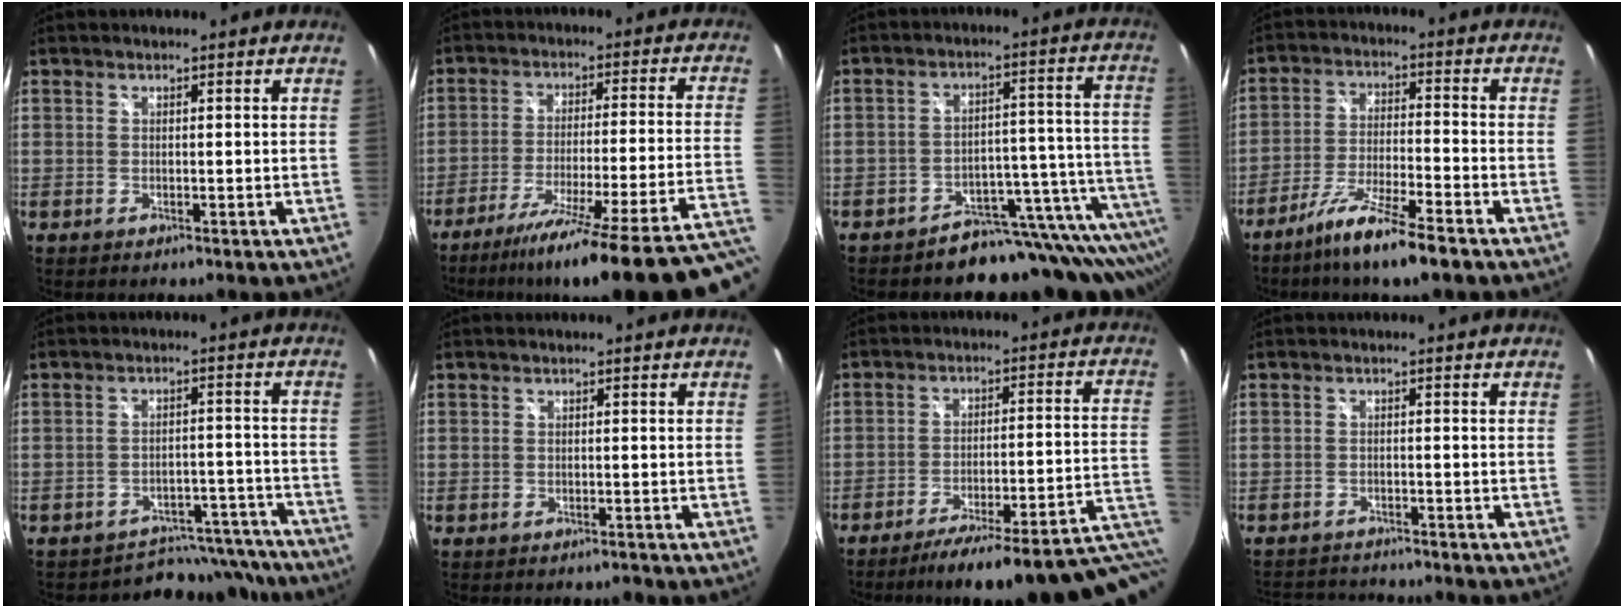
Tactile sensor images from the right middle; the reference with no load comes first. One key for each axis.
{"total": 27.6, "fx": -22.8, "fy": -1.3, "fz": 15.5, "tx": -0.195, "ty": -0.069, "tz": -0.322}
{"total": 14.4, "fx": -11.4, "fy": 6.2, "fz": 6.2, "tx": -0.053, "ty": 0.013, "tz": -0.163}
{"total": 10.8, "fx": -8.0, "fy": 0.6, "fz": 7.3, "tx": -0.150, "ty": -0.017, "tz": -0.142}
{"total": 13.0, "fx": -11.9, "fy": 5.1, "fz": 0.7, "tx": -0.004, "ty": 0.042, "tz": -0.144}
{"total": 0.8, "fx": -0.7, "fy": 0.4, "fz": 0.2, "tx": -0.005, "ty": 0.002, "tz": -0.006}
{"total": 19.5, "fx": -13.3, "fy": 1.4, "fz": 14.2, "tx": -0.173, "ty": -0.028, "tz": -0.164}
{"total": 7.0, "fx": -6.6, "fy": 1.6, "fz": 1.5, "tx": -0.048, "ty": 0.000, "tz": -0.105}